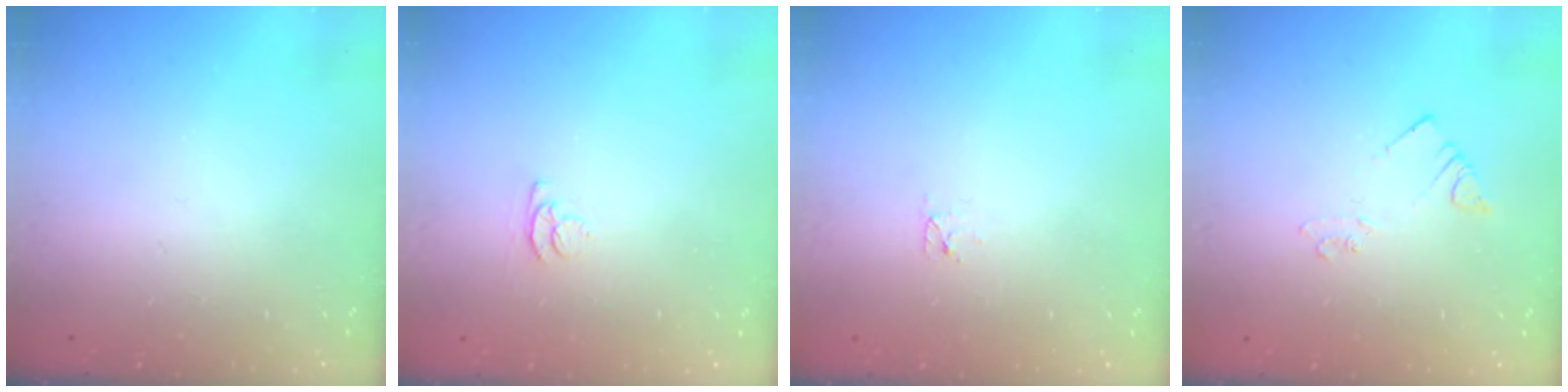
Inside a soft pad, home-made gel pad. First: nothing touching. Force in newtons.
{"total": 3.4, "press": 3.4, "slide": 0.5}
{"total": 2.4, "press": 2.4, "slide": 0.3}
{"total": 2.2, "press": 2.2, "slide": 0.3}